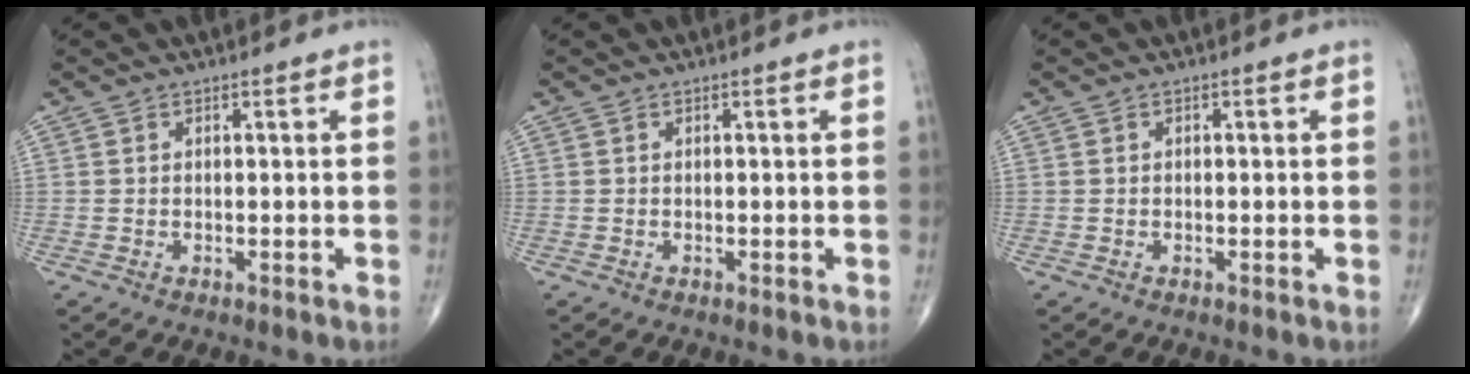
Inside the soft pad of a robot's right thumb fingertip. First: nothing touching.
{"total": 0.0}
{"total": 0.0}